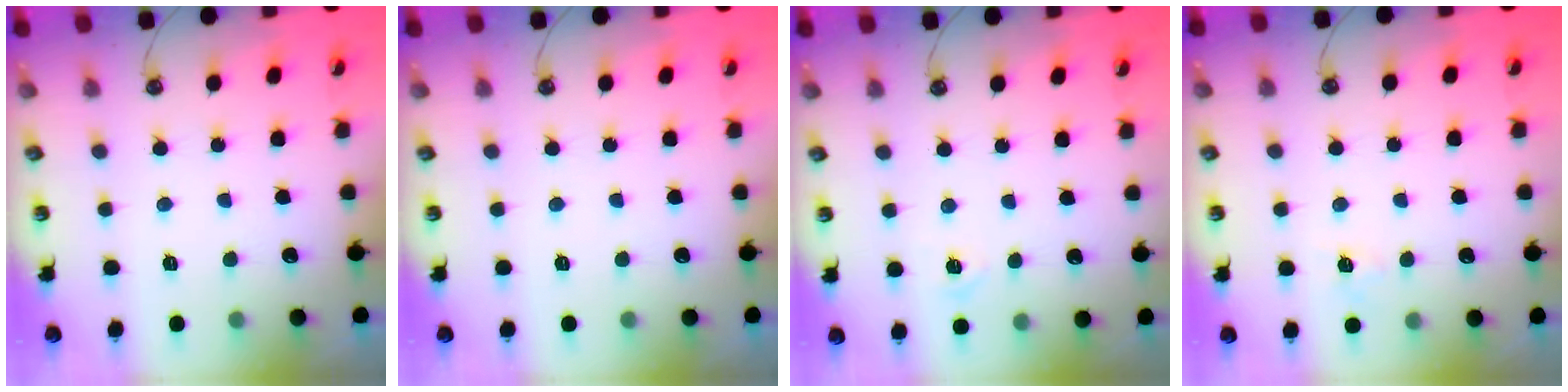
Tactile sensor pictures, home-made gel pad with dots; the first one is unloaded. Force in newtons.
{"total": 0.0}
{"total": 4.4, "press": 4.3, "slide": 0.5}
{"total": 5.0, "press": 5.0, "slide": 0.5}